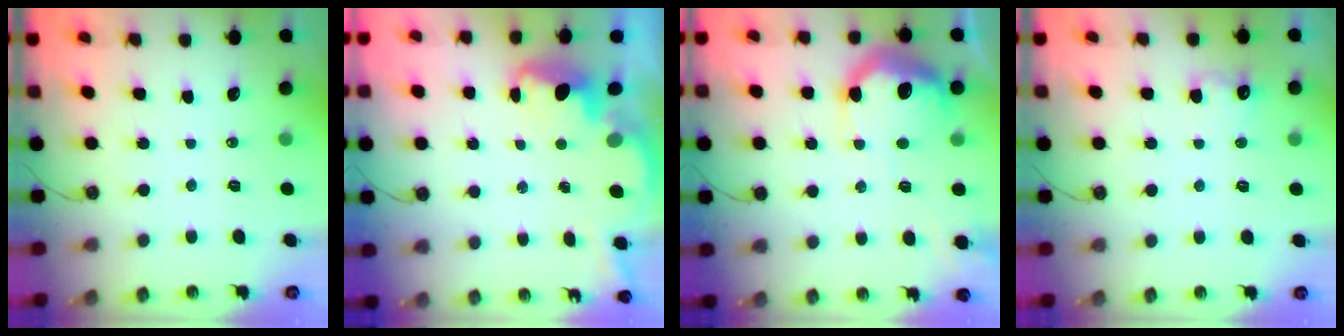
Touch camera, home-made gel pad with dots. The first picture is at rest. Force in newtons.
{"total": 4.1, "press": 4.0, "slide": 0.7}
{"total": 18.7, "press": 18.6, "slide": 1.3}
{"total": 6.6, "press": 6.5, "slide": 1.1}